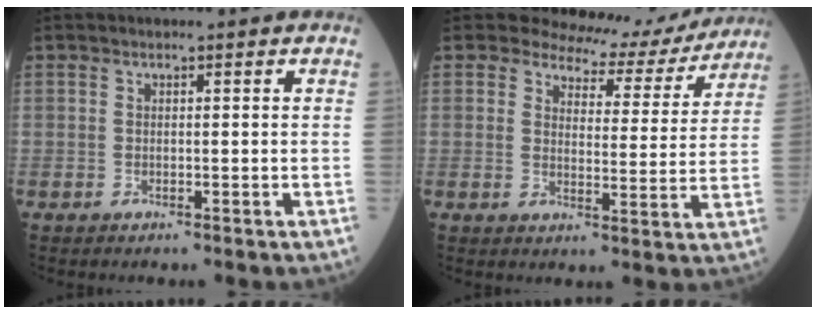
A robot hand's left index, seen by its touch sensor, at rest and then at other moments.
{"total": 10.5, "force": [9.9, 3.5, 0.6], "torque": [0.001, -0.015, 0.108]}